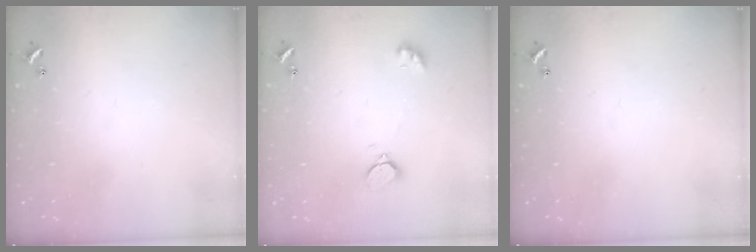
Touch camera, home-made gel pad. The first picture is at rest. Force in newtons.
{"total": 2.0, "press": 1.9, "slide": 0.5}
{"total": 0.0}